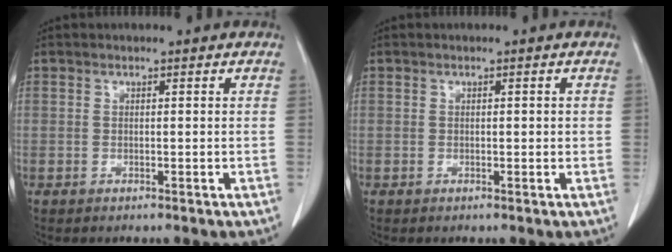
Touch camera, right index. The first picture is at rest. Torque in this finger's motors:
{"motor_torque": [-0.10, 0.01, -0.03, -0.01]}